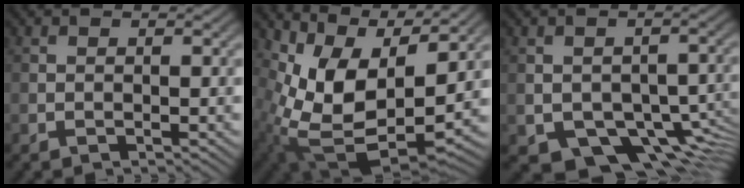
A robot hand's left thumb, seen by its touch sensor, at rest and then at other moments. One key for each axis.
{"total": 12.5, "fx": 3.6, "fy": 6.7, "fz": 10.0, "tx": -0.213, "ty": -0.018, "tz": 0.077}
{"total": 9.7, "fx": -4.1, "fy": 6.2, "fz": 6.3, "tx": -0.098, "ty": -0.027, "tz": -0.059}